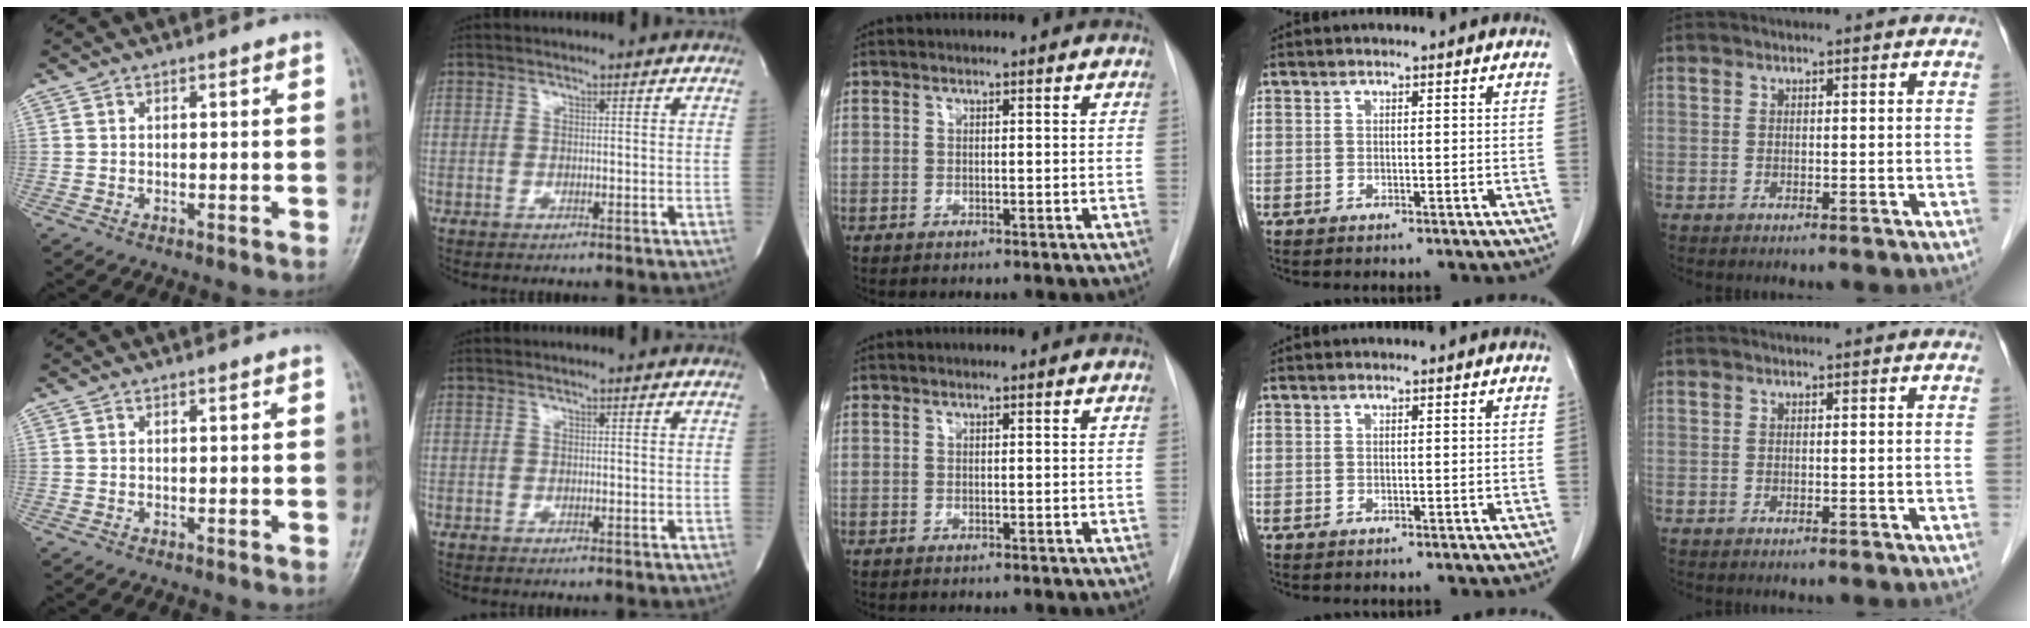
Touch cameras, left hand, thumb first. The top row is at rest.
{}